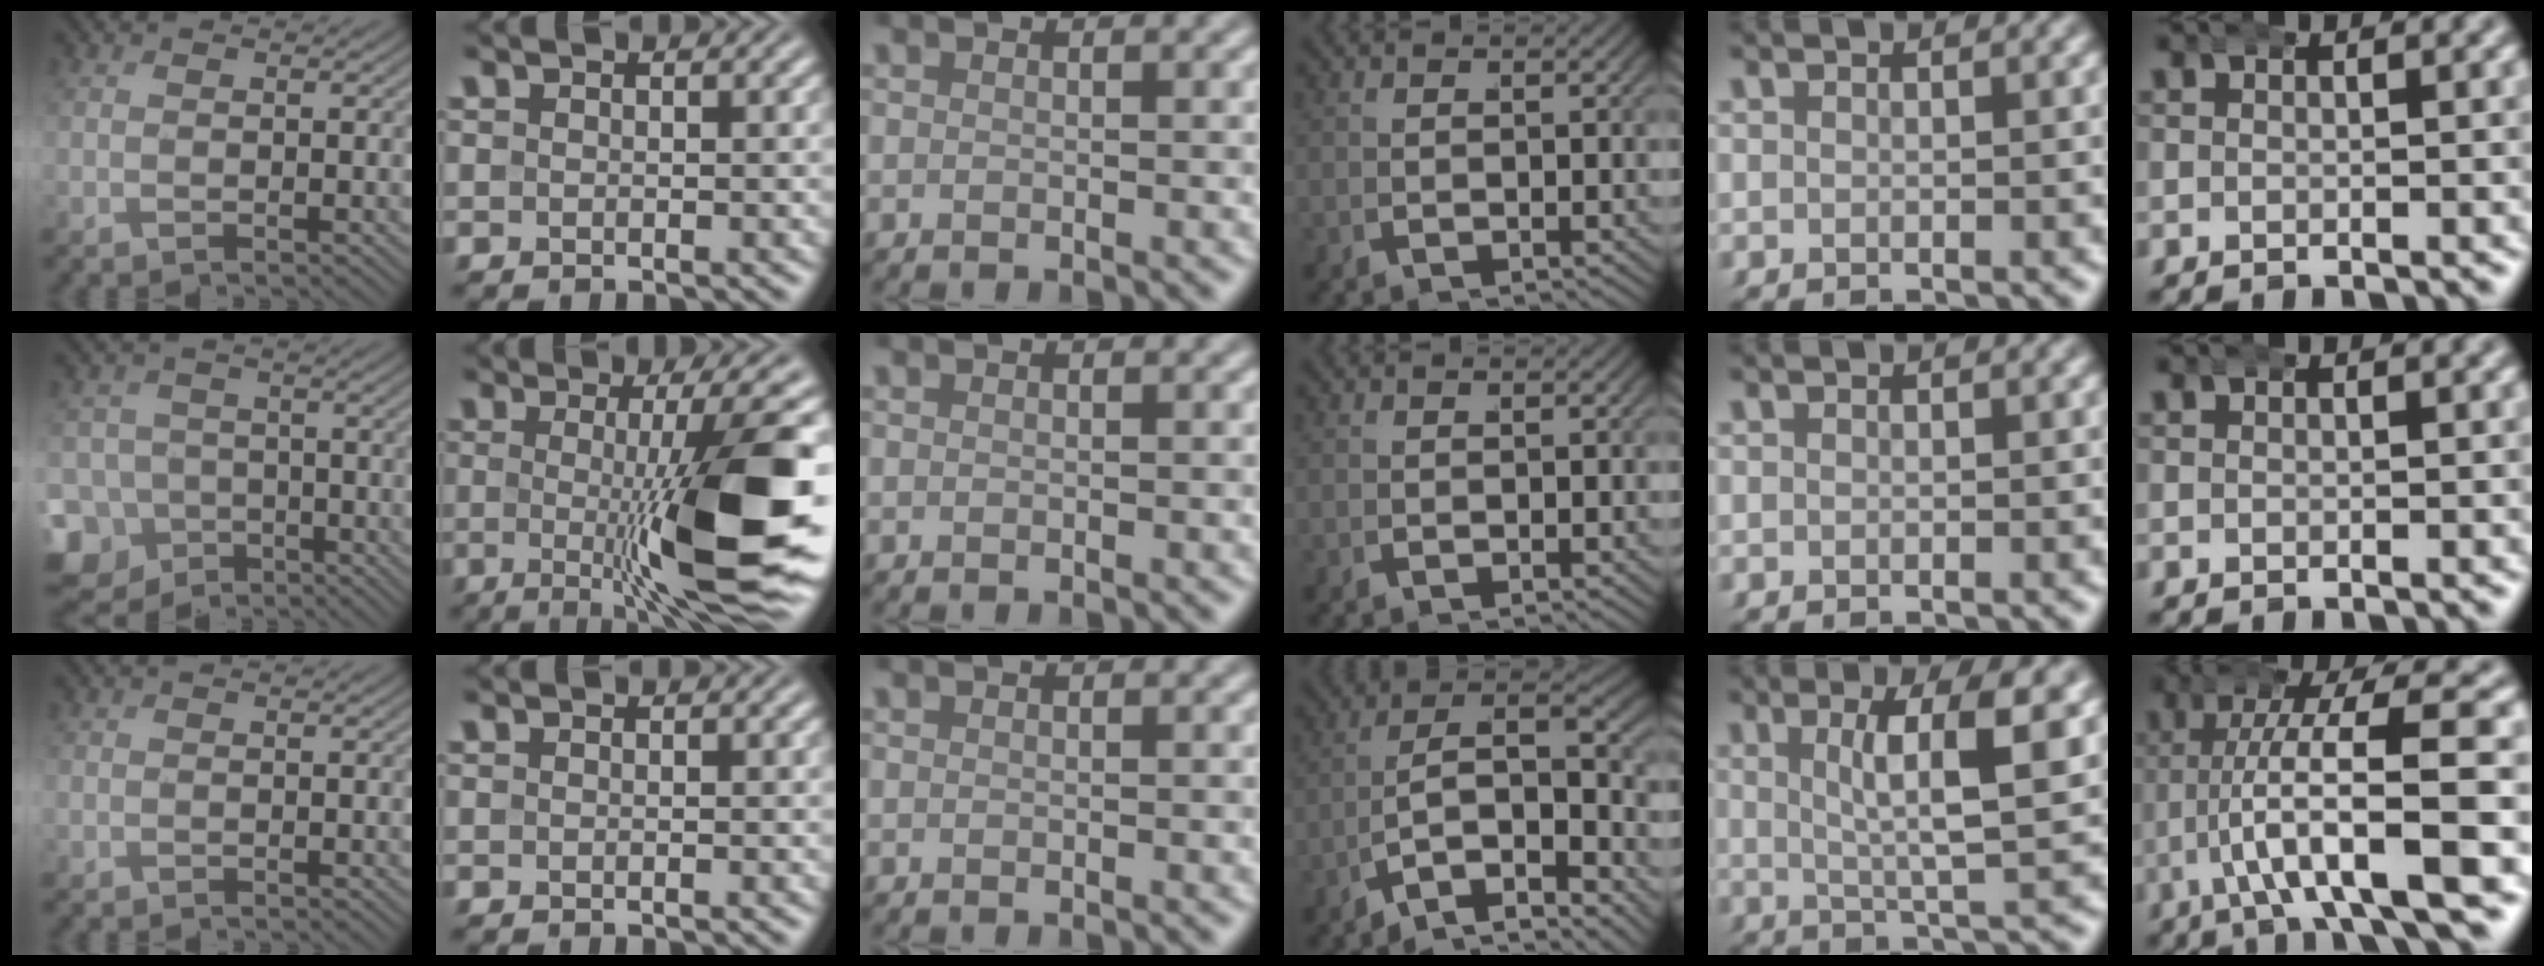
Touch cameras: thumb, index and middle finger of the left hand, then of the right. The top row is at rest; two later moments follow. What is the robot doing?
{"motion": "wrap", "object": "bandana"}